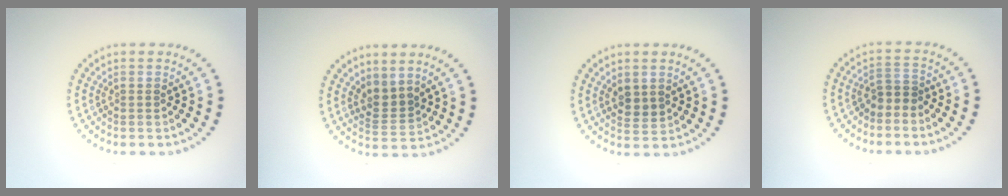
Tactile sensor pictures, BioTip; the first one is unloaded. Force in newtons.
{"total": 2.3, "press": 1.4, "slide": 1.8}
{"total": 1.8, "press": 1.7, "slide": 0.7}
{"total": 1.5, "press": 1.0, "slide": 1.1}